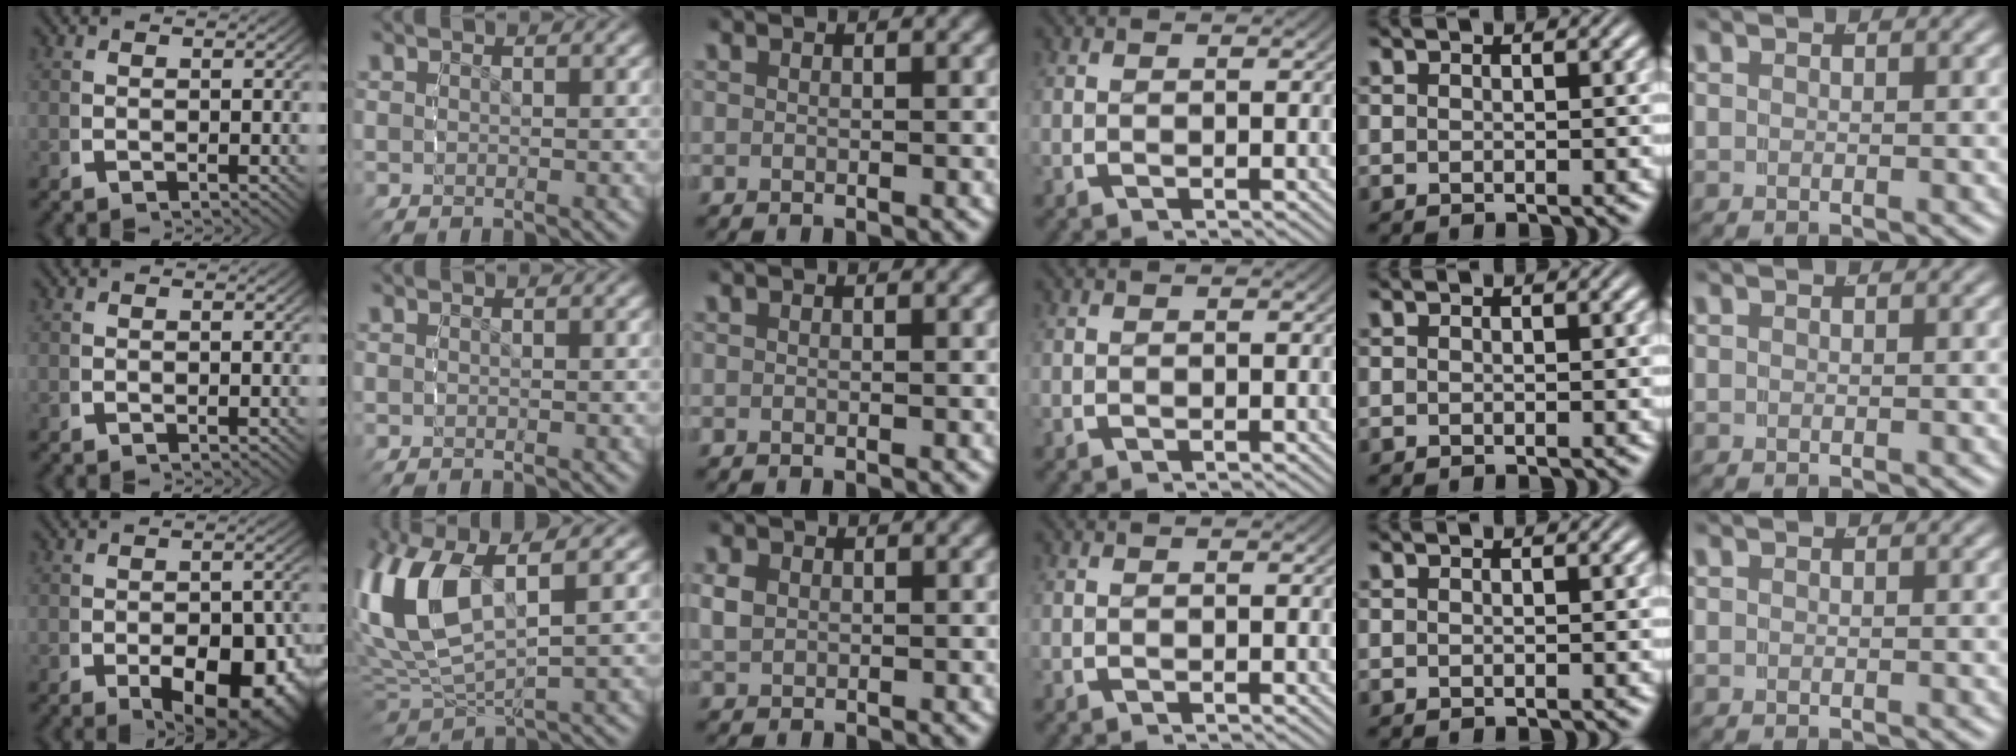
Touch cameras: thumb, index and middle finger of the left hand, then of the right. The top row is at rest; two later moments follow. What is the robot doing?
{"motion": "grasp_and_lifting", "object": "bowl"}